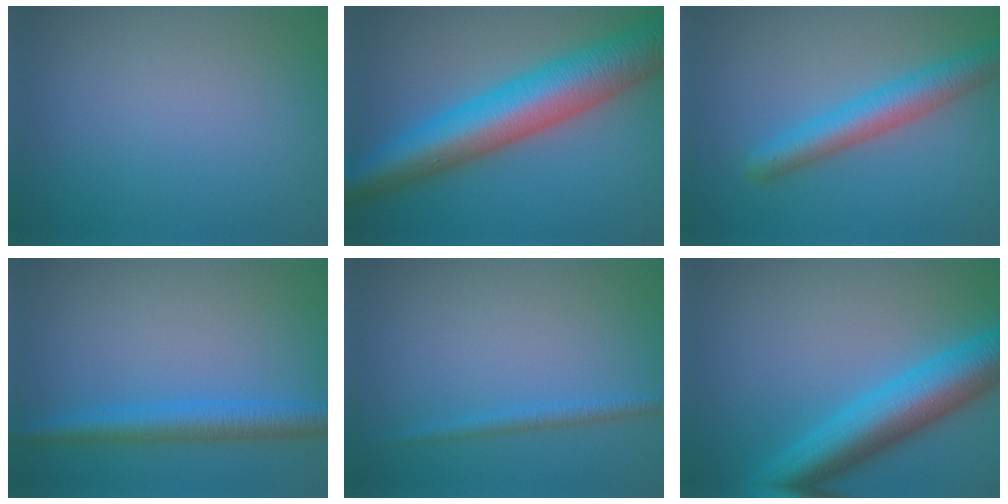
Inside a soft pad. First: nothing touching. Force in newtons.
{"total": 10.8, "press": 10.8, "slide": 0.3}
{"total": 4.6, "press": 4.6, "slide": 0.2}
{"total": 3.7, "press": 3.7, "slide": 0.1}
{"total": 1.4, "press": 1.4, "slide": 0.1}
{"total": 7.6, "press": 7.6, "slide": 0.2}